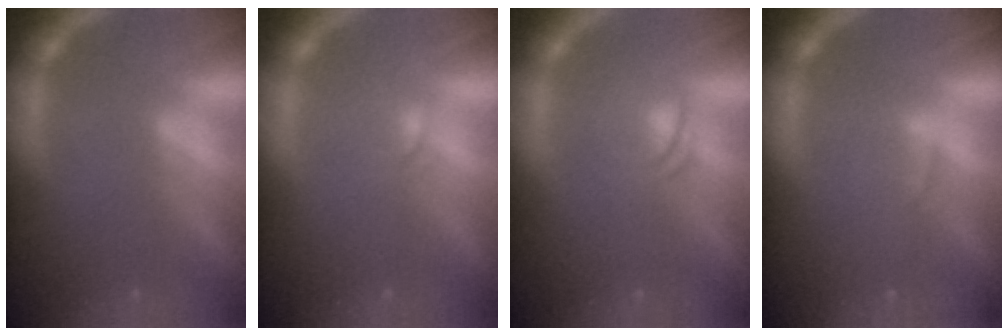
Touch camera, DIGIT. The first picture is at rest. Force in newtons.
{"total": 1.4}
{"total": 3.0}
{"total": 1.9}